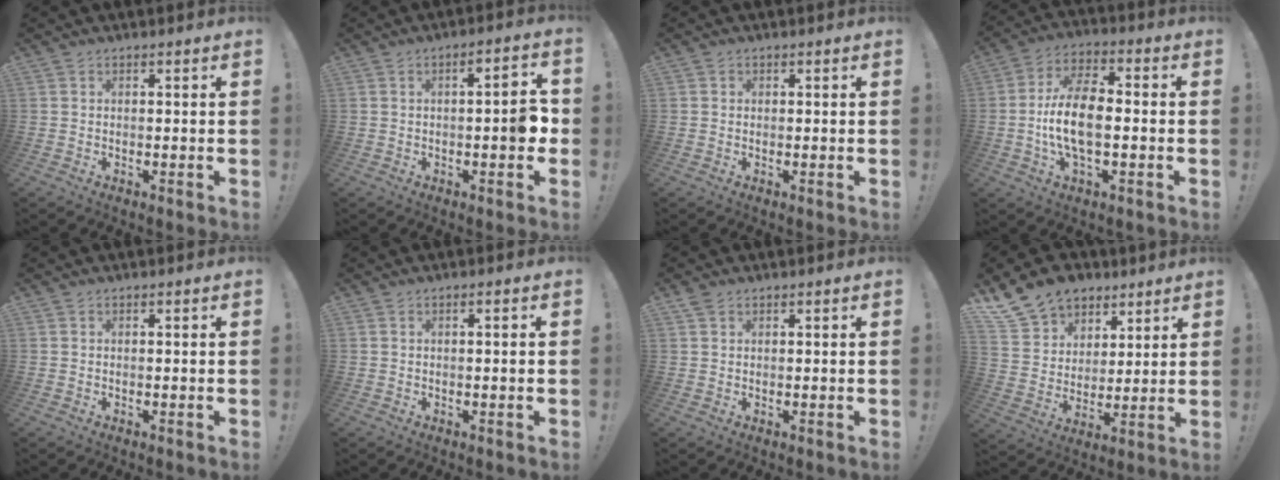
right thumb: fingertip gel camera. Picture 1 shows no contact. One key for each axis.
{"total": 6.7, "fx": -1.4, "fy": 1.9, "fz": 6.3, "tx": -0.069, "ty": 0.002, "tz": -0.027}
{"total": 0.7, "fx": 0.2, "fy": 0.6, "fz": 0.0, "tx": 0.001, "ty": 0.001, "tz": 0.003}
{"total": 13.4, "fx": -2.1, "fy": 6.6, "fz": 11.4, "tx": -0.220, "ty": 0.008, "tz": -0.039}
{"total": 0.0}
{"total": 1.9, "fx": -0.2, "fy": -0.5, "fz": 1.9, "tx": -0.033, "ty": -0.003, "tz": -0.004}
{"total": 1.5, "fx": 1.1, "fy": 0.9, "fz": 0.5, "tx": -0.012, "ty": 0.000, "tz": 0.021}
{"total": 14.5, "fx": 9.9, "fy": 9.6, "fz": 4.2, "tx": -0.074, "ty": -0.065, "tz": 0.194}